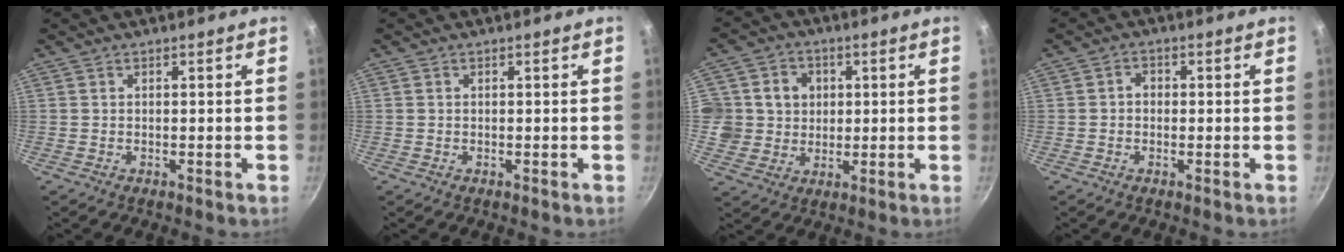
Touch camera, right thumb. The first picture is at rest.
{"total": 0.0}
{"total": 9.8, "force": [1.5, 9.2, 2.9], "torque": [-0.019, 0.004, 0.024]}
{"total": 2.3, "force": [-0.1, 1.9, 1.3], "torque": [-0.011, 0.008, -0.005]}